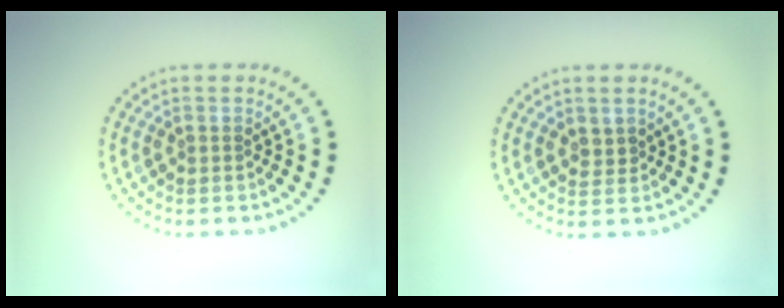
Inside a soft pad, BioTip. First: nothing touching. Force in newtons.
{"total": 0.7, "press": 0.5, "slide": 0.4}